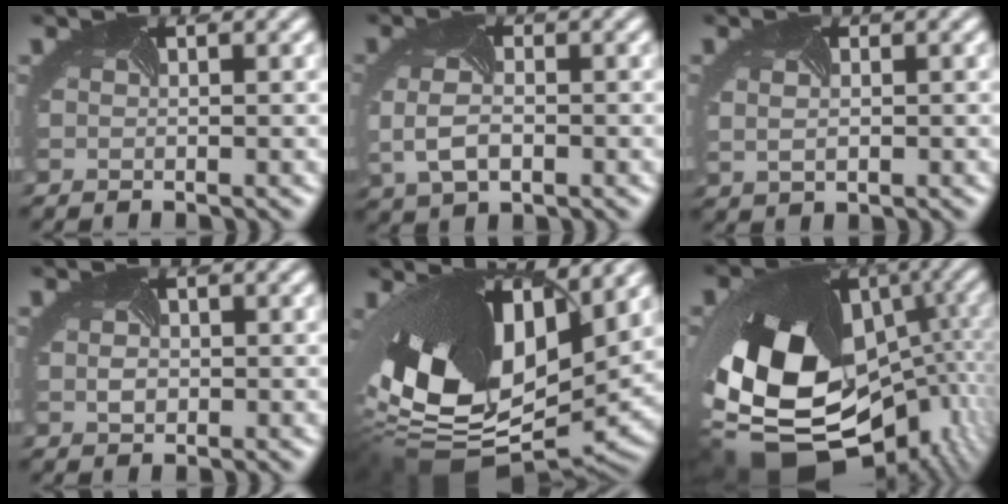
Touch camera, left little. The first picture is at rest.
{"total": 3.4, "force": [-0.4, 2.4, 2.3], "torque": [-0.074, -0.006, -0.008]}
{"total": 2.4, "force": [0.7, 1.9, 1.3], "torque": [-0.016, 0.015, -0.002]}
{"total": 0.9, "force": [-0.2, 0.9, 0.2], "torque": [-0.017, -0.001, -0.003]}
{"total": 16.8, "force": [2.4, 10.2, 13.2], "torque": [-0.278, -0.032, 0.061]}
{"total": 19.9, "force": [-4.5, 13.6, 13.8], "torque": [-0.273, -0.053, -0.049]}